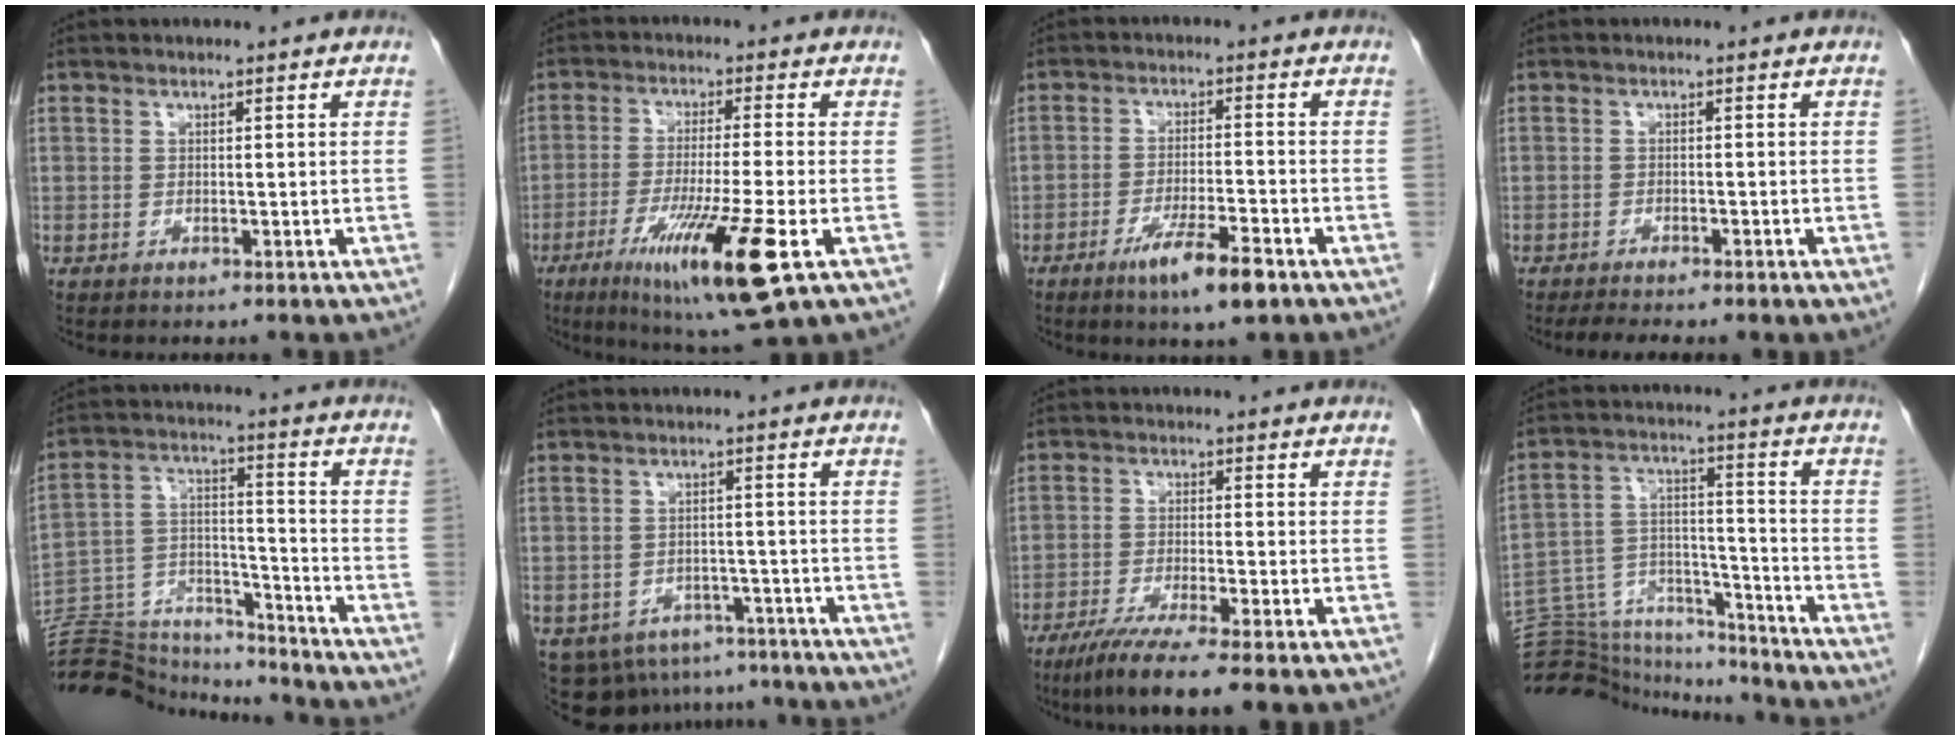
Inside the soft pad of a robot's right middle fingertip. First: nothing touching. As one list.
[{"total": 13.9, "force": [-5.8, -0.1, 12.7], "torque": [-0.231, -0.044, -0.093]}, {"total": 7.4, "force": [-4.5, 0.6, 5.9], "torque": [-0.105, -0.013, -0.075]}, {"total": 4.5, "force": [-3.3, 0.7, 2.9], "torque": [-0.043, -0.009, -0.047]}, {"total": 21.6, "force": [-20.3, 5.2, 5.1], "torque": [-0.147, 0.020, -0.321]}, {"total": 12.4, "force": [-10.1, 6.7, 2.6], "torque": [-0.049, 0.008, -0.120]}, {"total": 8.6, "force": [-6.0, 0.0, 6.2], "torque": [-0.105, -0.023, -0.098]}, {"total": 21.3, "force": [-20.2, 4.9, 4.7], "torque": [-0.128, 0.028, -0.314]}]